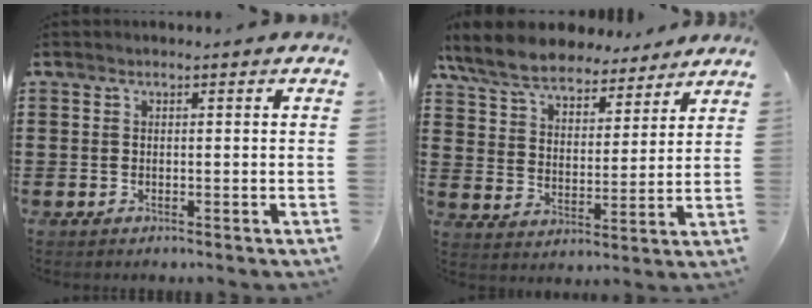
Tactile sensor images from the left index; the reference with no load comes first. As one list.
[{"total": 8.3, "force": [7.6, 1.9, 2.8], "torque": [-0.088, -0.035, 0.138]}]